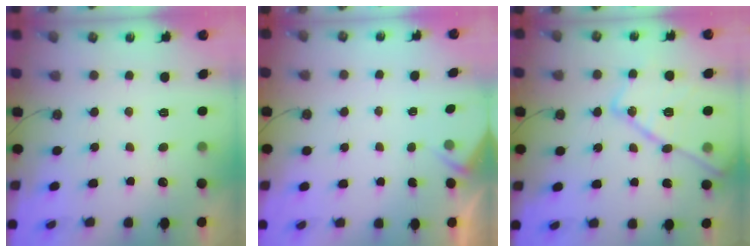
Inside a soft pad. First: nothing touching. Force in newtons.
{"total": 2.0, "press": 1.9, "slide": 0.4}
{"total": 17.5, "press": 17.4, "slide": 1.6}